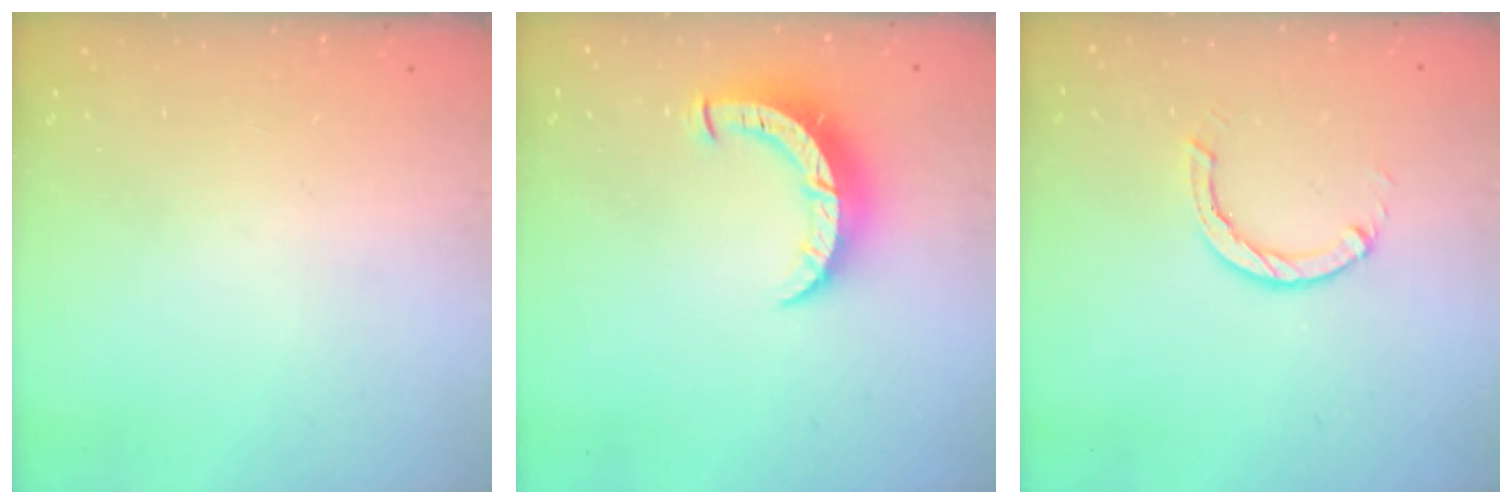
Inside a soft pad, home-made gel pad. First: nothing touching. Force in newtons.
{"total": 8.3, "press": 8.3, "slide": 1.0}
{"total": 2.9, "press": 2.9, "slide": 0.4}